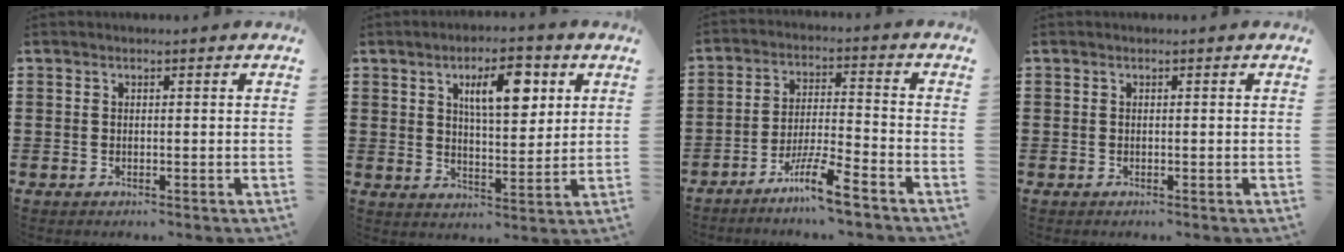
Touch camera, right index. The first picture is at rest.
{"total": 8.3, "force": [3.6, 3.1, 6.8], "torque": [-0.110, -0.001, 0.053]}
{"total": 8.0, "force": [-6.2, 0.2, 5.1], "torque": [-0.100, -0.002, -0.117]}
{"total": 0.0}